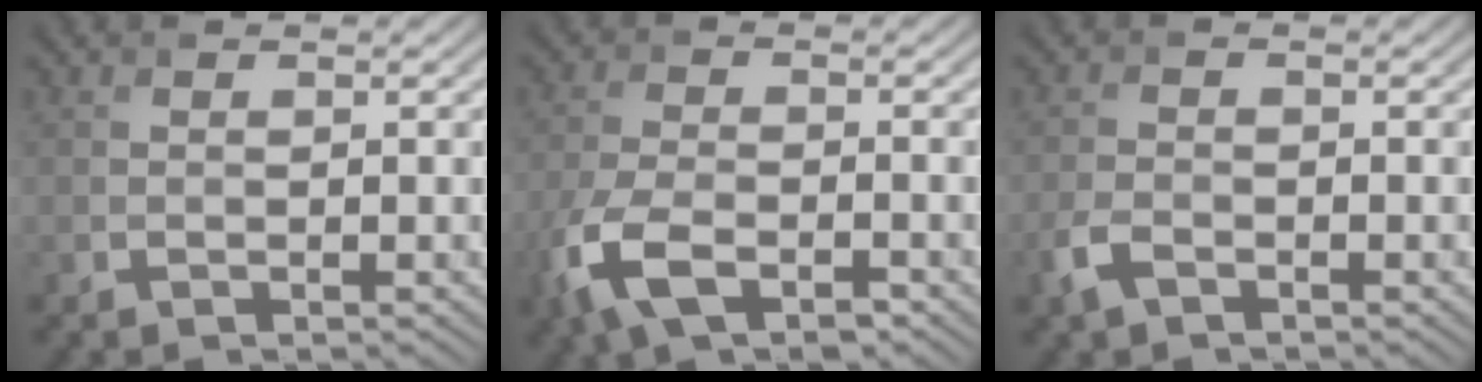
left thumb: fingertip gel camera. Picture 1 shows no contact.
{"total": 7.6, "force": [-4.0, 3.3, 5.5], "torque": [-0.130, -0.012, -0.087]}
{"total": 2.6, "force": [-1.7, 1.2, 1.6], "torque": [-0.043, -0.003, -0.040]}